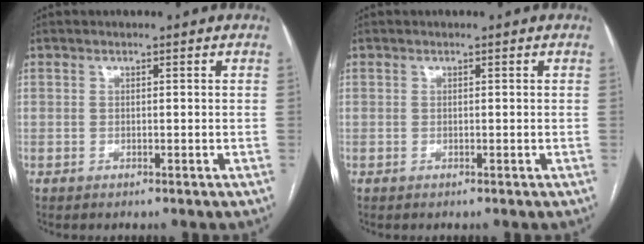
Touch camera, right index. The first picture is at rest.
{"total": 0.0}